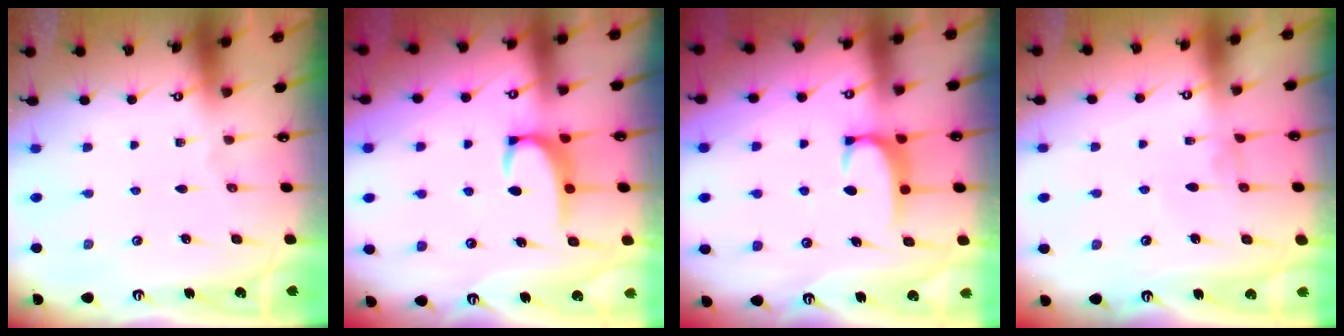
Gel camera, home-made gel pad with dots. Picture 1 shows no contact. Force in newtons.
{"total": 3.1, "press": 3.1, "slide": 0.5}
{"total": 1.6, "press": 1.6, "slide": 0.5}
{"total": 0.0}